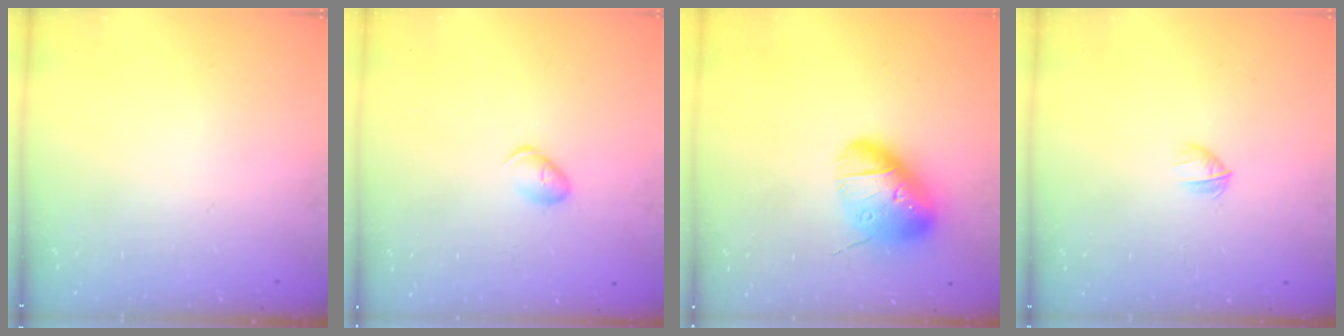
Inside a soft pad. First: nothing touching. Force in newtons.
{"total": 7.0, "press": 6.9, "slide": 1.2}
{"total": 14.9, "press": 14.8, "slide": 1.9}
{"total": 2.8, "press": 2.6, "slide": 0.9}